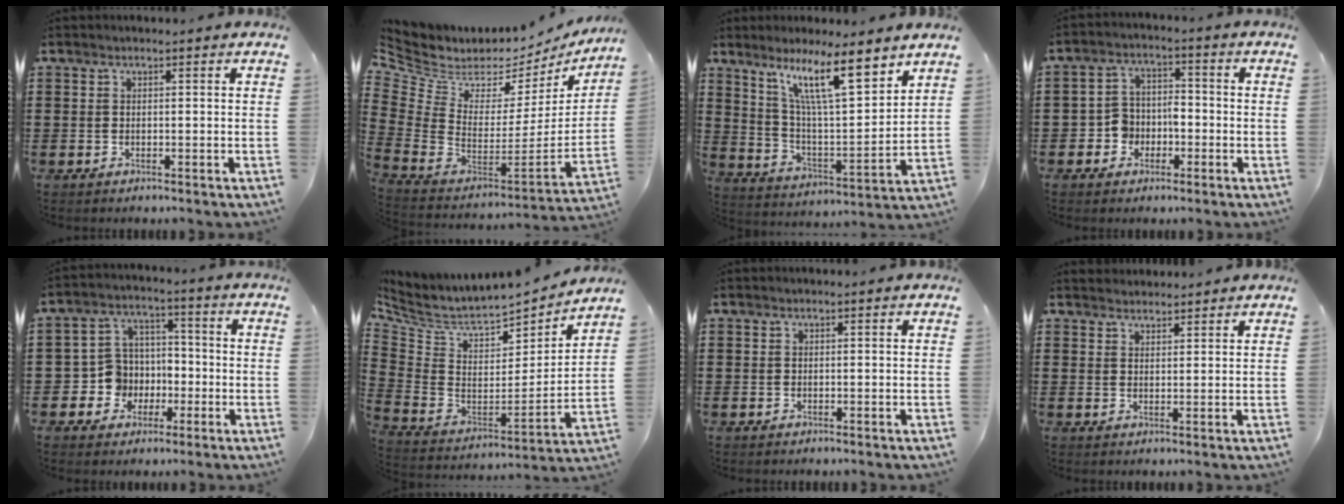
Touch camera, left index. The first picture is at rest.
{"total": 3.8, "force": [2.7, 2.4, 1.1], "torque": [-0.067, -0.054, 0.041]}
{"total": 12.5, "force": [8.5, 2.4, 8.9], "torque": [-0.180, -0.034, 0.144]}
{"total": 4.5, "force": [-2.2, 3.6, 1.5], "torque": [-0.043, 0.009, -0.047]}
{"total": 7.0, "force": [-1.7, 6.7, 1.3], "torque": [-0.062, 0.011, -0.031]}
{"total": 5.5, "force": [4.9, 1.8, 1.9], "torque": [-0.070, -0.052, 0.080]}
{"total": 0.0}
{"total": 2.1, "force": [2.0, 0.4, -0.3], "torque": [0.000, -0.001, 0.040]}